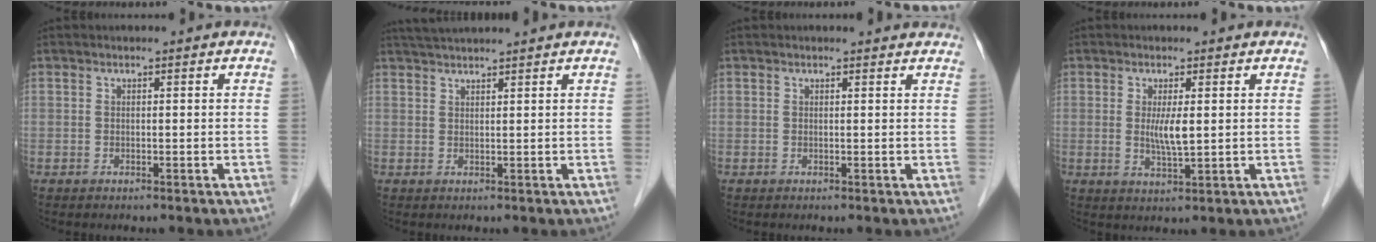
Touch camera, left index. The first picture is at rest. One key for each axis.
{"total": 4.4, "fx": 4.0, "fy": -0.7, "fz": 1.6, "tx": -0.023, "ty": 0.029, "tz": 0.071}
{"total": 2.3, "fx": 2.3, "fy": 0.4, "fz": 0.2, "tx": -0.011, "ty": 0.002, "tz": 0.015}
{"total": 3.7, "fx": 0.4, "fy": 0.5, "fz": 3.6, "tx": -0.071, "ty": -0.007, "tz": 0.010}